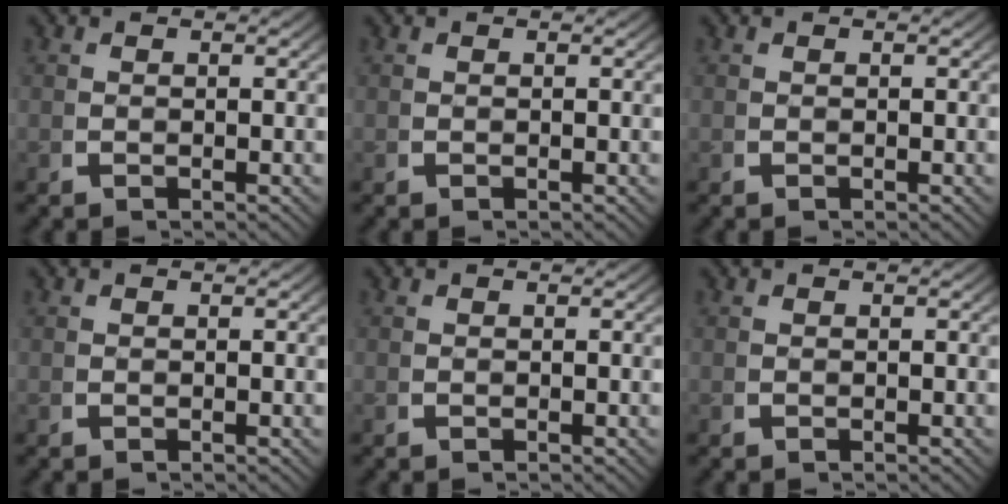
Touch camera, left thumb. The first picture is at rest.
{"total": 0.0}
{"total": 0.0}
{"total": 0.0}
{"total": 0.0}
{"total": 0.0}